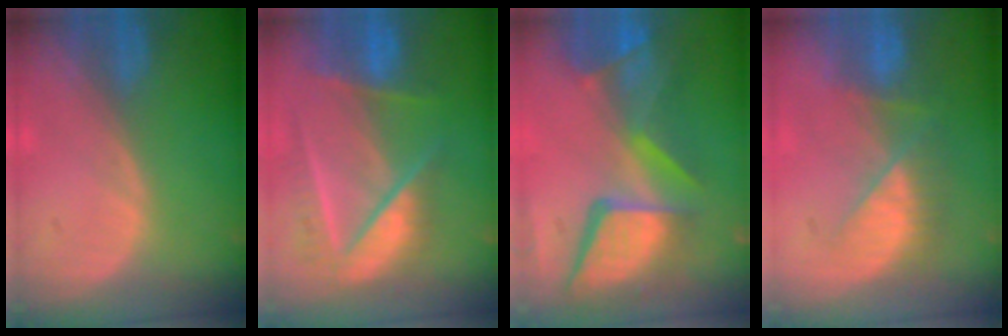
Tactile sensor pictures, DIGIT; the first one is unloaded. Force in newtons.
{"total": 9.5, "press": 8.3, "slide": 4.7}
{"total": 13.3, "press": 11.0, "slide": 7.6}
{"total": 7.5, "press": 6.7, "slide": 3.4}